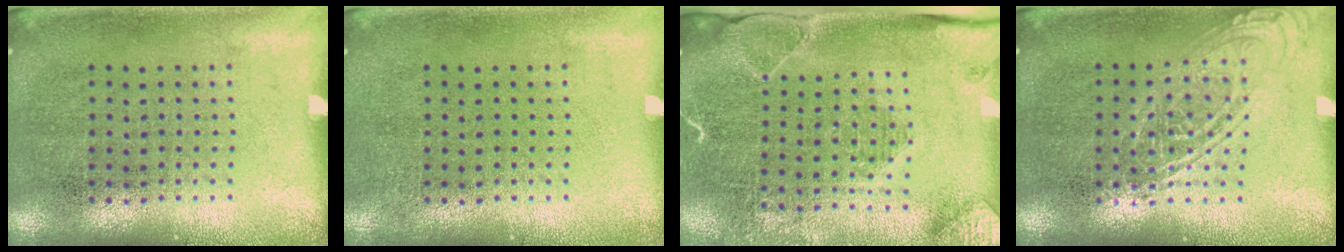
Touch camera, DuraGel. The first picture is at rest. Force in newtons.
{"total": 0.0}
{"total": 2.0, "press": 2.0, "slide": 0.2}
{"total": 1.2, "press": 1.2, "slide": 0.1}